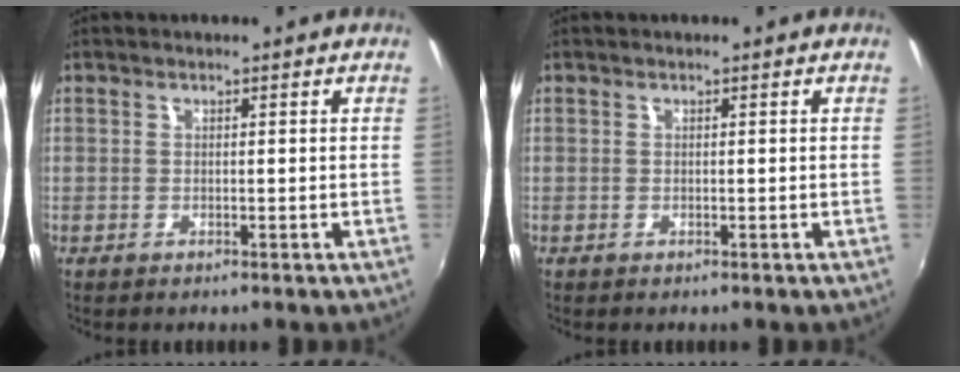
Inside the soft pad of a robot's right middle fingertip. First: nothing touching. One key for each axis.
{"total": 0.0}